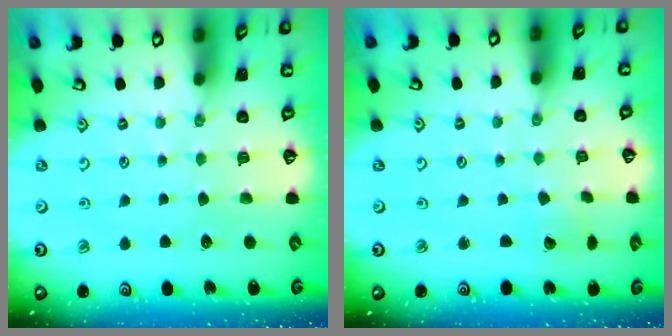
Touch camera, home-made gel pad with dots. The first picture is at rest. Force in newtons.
{"total": 2.0, "press": 2.0, "slide": 0.2}